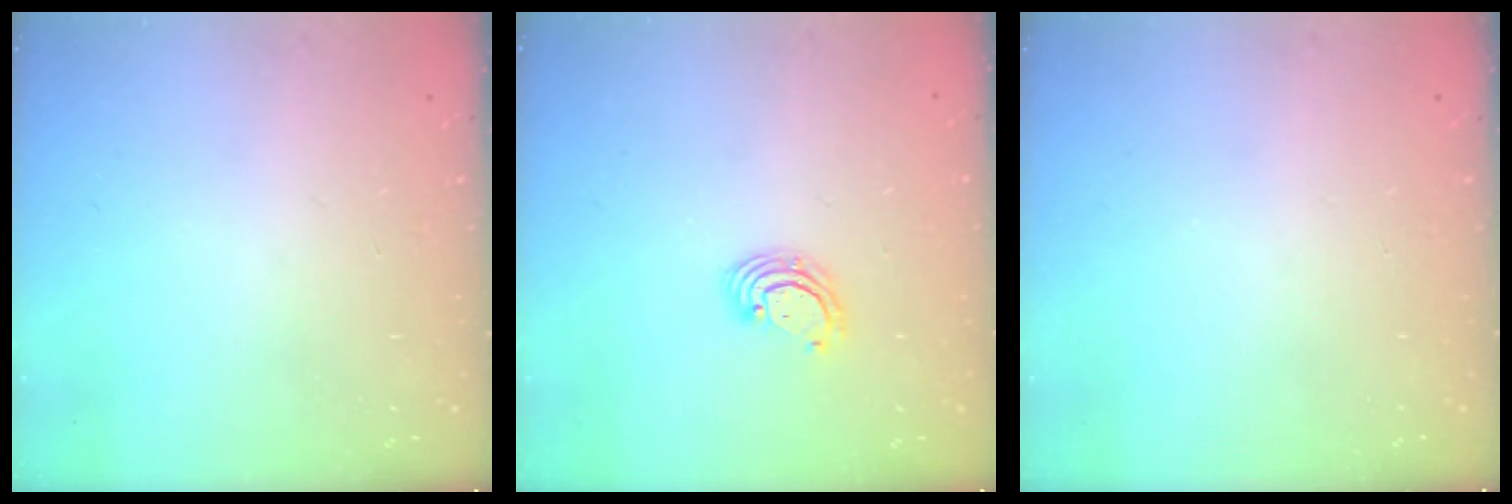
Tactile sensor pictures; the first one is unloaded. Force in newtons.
{"total": 3.1, "press": 3.1, "slide": 0.1}
{"total": 0.0}